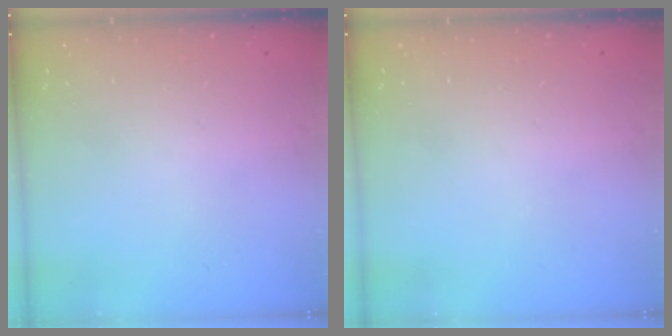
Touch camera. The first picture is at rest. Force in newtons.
{"total": 0.0}